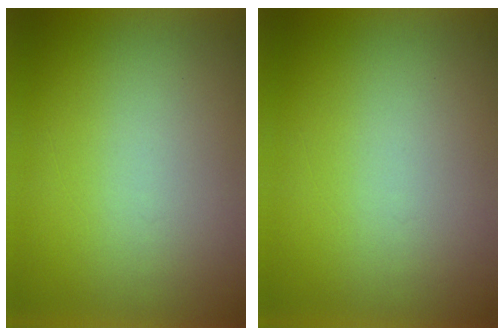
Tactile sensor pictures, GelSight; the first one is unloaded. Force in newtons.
{"total": 0.0}